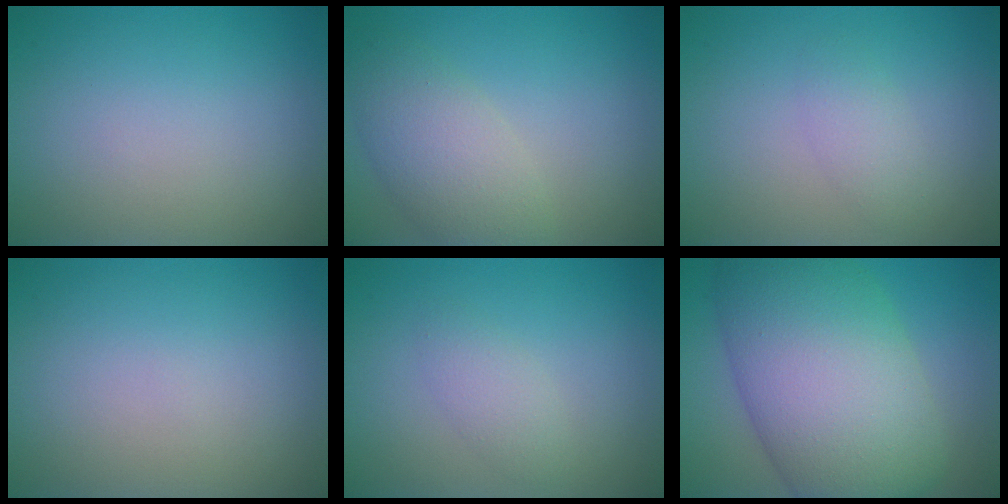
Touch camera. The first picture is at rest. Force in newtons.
{"total": 4.6, "press": 4.6, "slide": 0.3}
{"total": 1.7, "press": 1.7, "slide": 0.0}
{"total": 0.0}
{"total": 1.7, "press": 1.7, "slide": 0.1}
{"total": 13.9, "press": 13.9, "slide": 0.5}